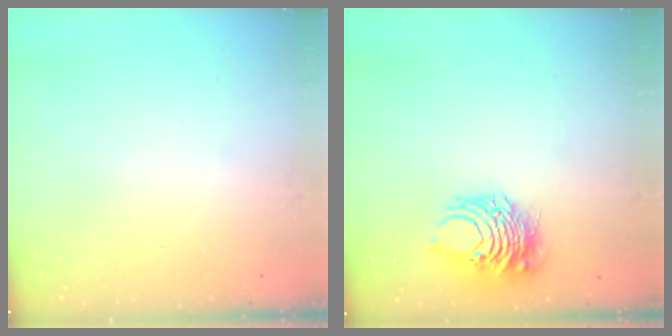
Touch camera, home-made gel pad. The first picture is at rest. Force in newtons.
{"total": 8.8, "press": 8.8, "slide": 0.8}